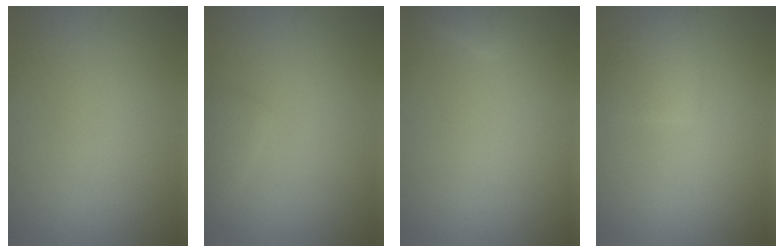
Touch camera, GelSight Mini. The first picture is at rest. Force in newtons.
{"total": 1.5, "press": 1.5, "slide": 0.0}
{"total": 0.9, "press": 0.9, "slide": 0.1}
{"total": 2.6, "press": 2.6, "slide": 0.1}